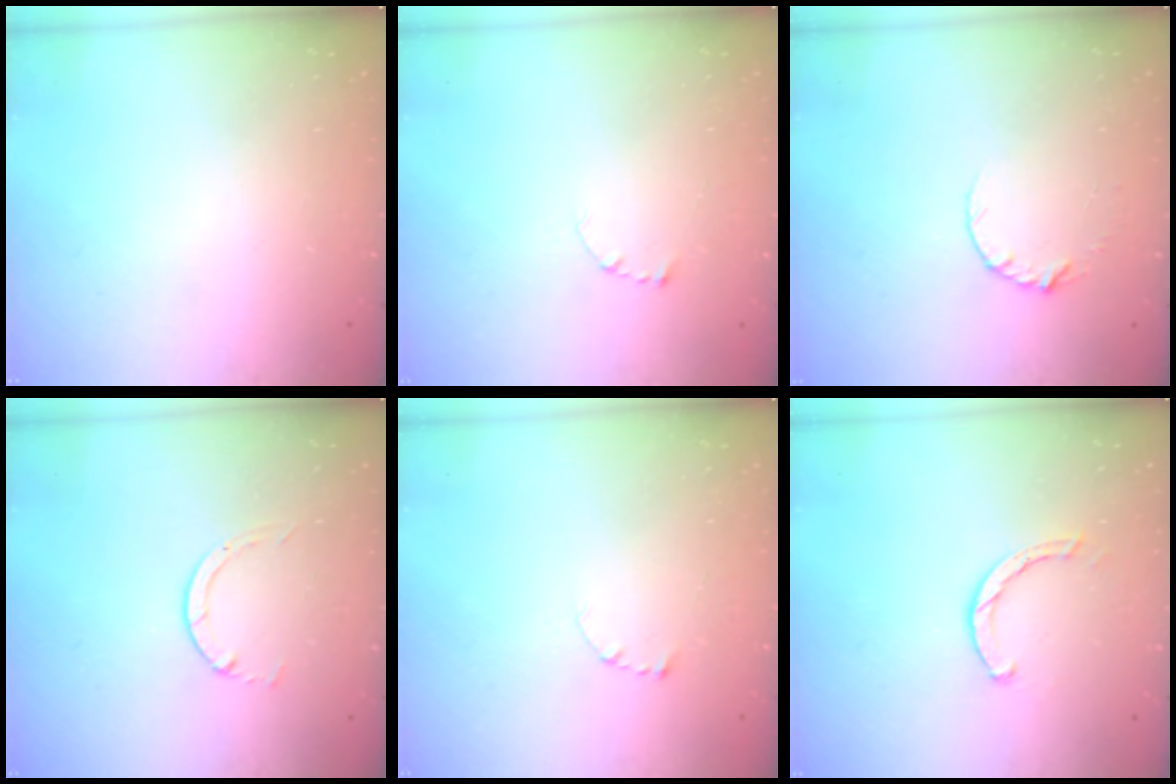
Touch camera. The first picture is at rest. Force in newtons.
{"total": 2.3, "press": 2.3, "slide": 0.2}
{"total": 3.7, "press": 3.7, "slide": 0.5}
{"total": 1.3, "press": 1.2, "slide": 0.3}
{"total": 2.3, "press": 2.3, "slide": 0.2}
{"total": 2.0, "press": 2.0, "slide": 0.2}